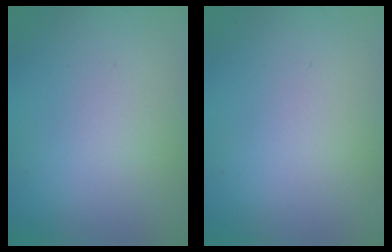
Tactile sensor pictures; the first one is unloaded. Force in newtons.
{"total": 0.0}